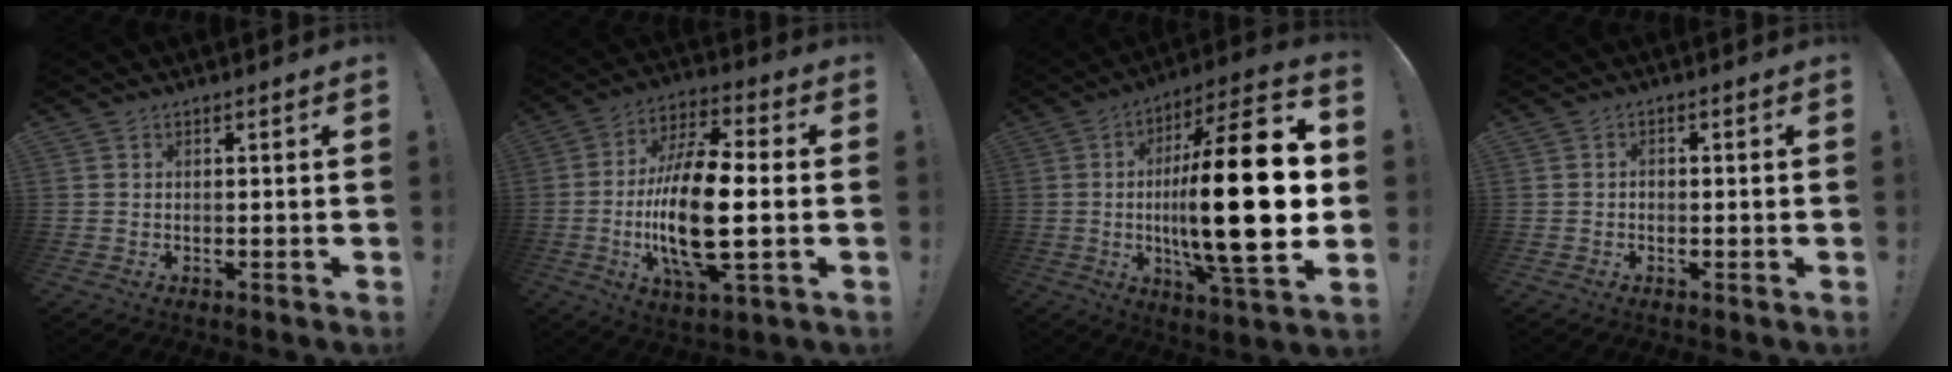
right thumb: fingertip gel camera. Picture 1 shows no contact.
{"total": 20.1, "force": [-2.6, 7.1, 18.6], "torque": [-0.364, -0.004, -0.046]}
{"total": 29.0, "force": [-0.8, 7.1, 28.1], "torque": [-0.477, -0.010, -0.024]}
{"total": 1.0, "force": [-0.6, 0.7, 0.4], "torque": [0.003, 0.001, -0.012]}